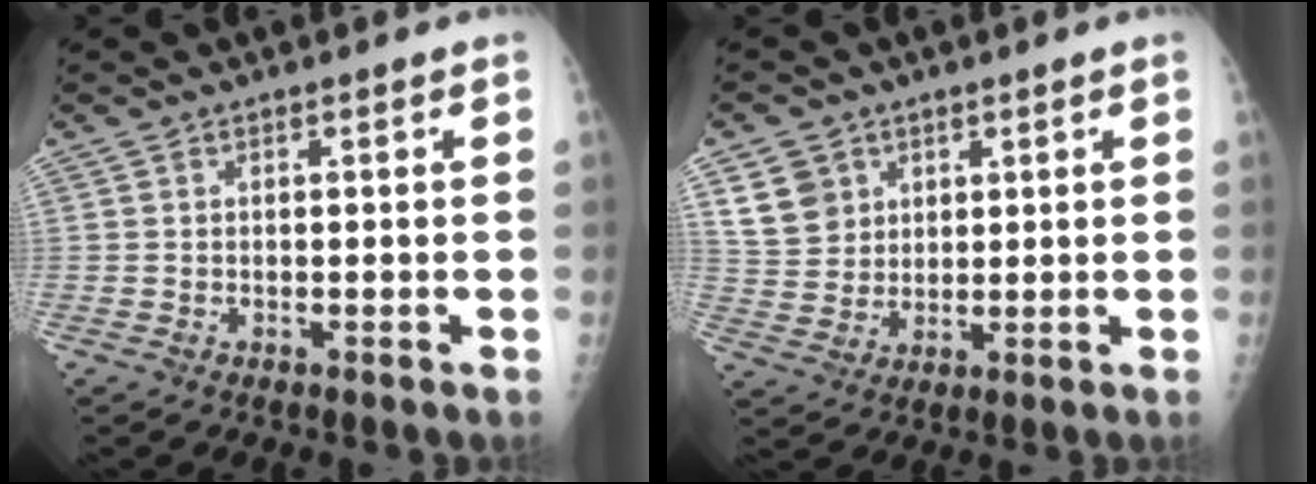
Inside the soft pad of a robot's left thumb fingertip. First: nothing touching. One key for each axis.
{"total": 7.5, "fx": 3.6, "fy": 6.1, "fz": 2.3, "tx": -0.019, "ty": -0.017, "tz": 0.075}